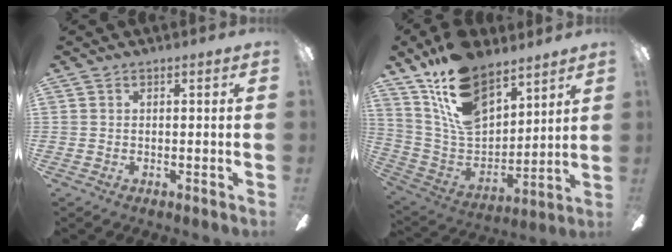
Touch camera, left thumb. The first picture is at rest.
{"total": 18.2, "force": [12.6, 9.0, 9.5], "torque": [-0.197, -0.069, 0.233]}